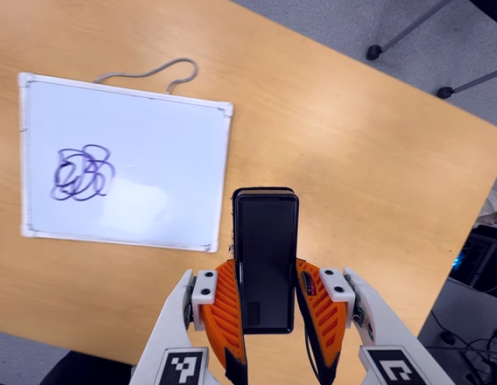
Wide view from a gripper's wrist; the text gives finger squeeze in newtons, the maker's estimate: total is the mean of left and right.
{"total": 4.7, "left": 3.4, "right": 5.9}